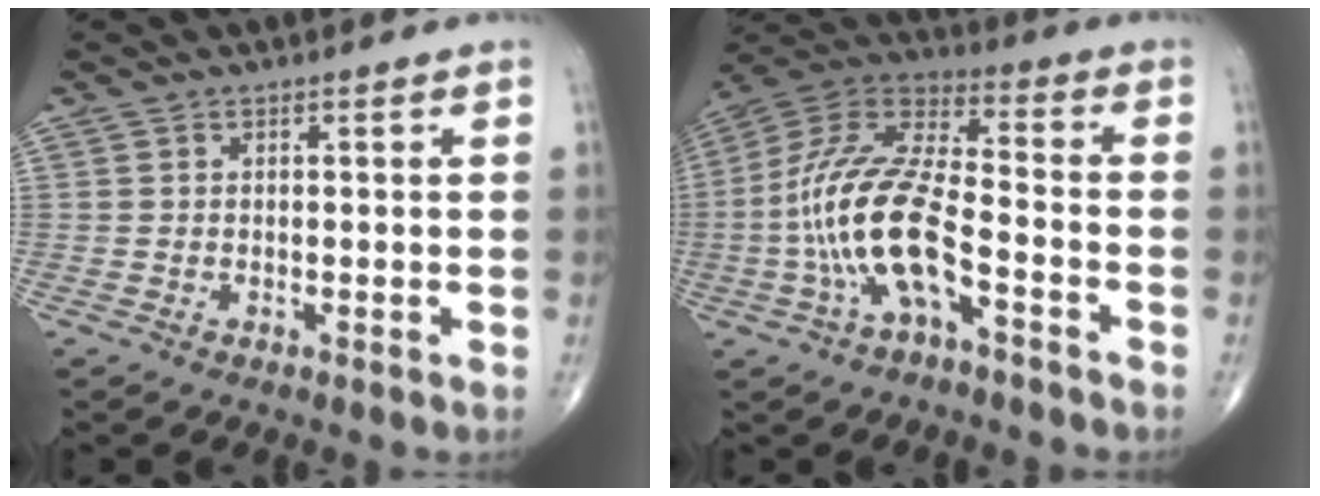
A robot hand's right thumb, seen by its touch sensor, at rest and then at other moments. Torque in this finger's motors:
{"motor_torque": [2.69, 2.32, 2.20, 0.10, 0.64]}